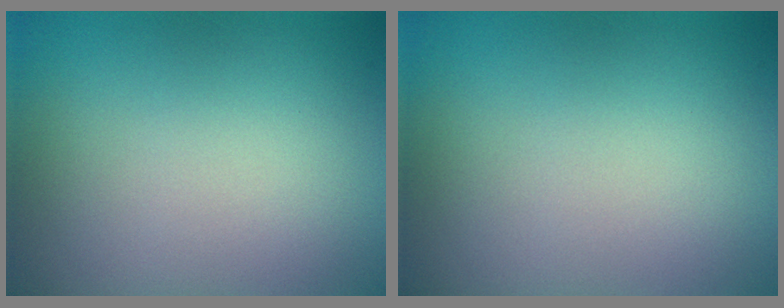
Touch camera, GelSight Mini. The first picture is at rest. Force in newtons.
{"total": 0.0}